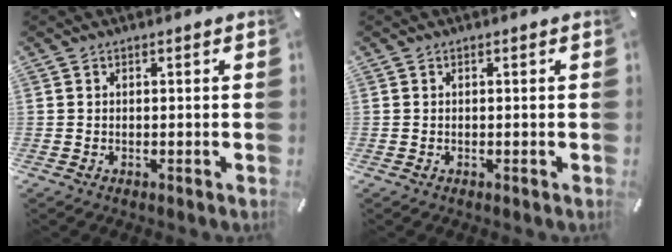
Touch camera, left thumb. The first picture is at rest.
{"total": 0.0}